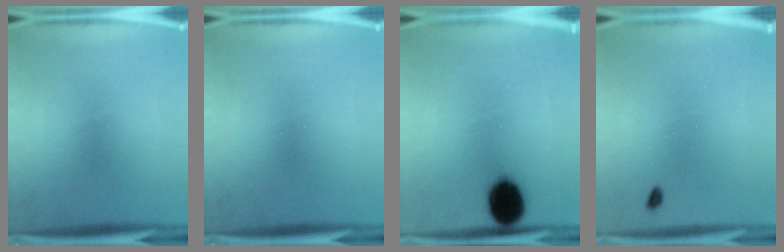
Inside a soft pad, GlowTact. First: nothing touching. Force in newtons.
{"total": 0.0}
{"total": 10.2}
{"total": 1.1}